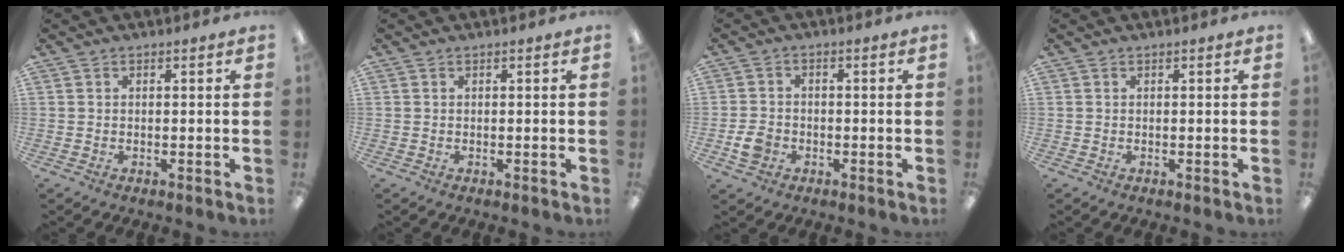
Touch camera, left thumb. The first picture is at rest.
{"total": 0.0}
{"total": 4.2, "force": [-1.8, 3.4, 1.8], "torque": [-0.039, 0.004, -0.033]}
{"total": 0.0}